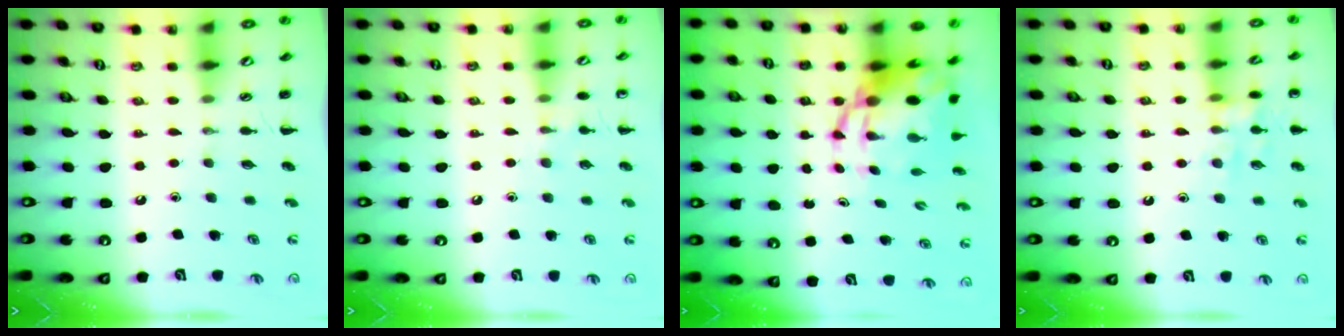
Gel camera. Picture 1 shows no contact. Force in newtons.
{"total": 5.5, "press": 5.1, "slide": 1.8}
{"total": 10.4, "press": 10.0, "slide": 2.7}
{"total": 11.2, "press": 11.2, "slide": 0.8}